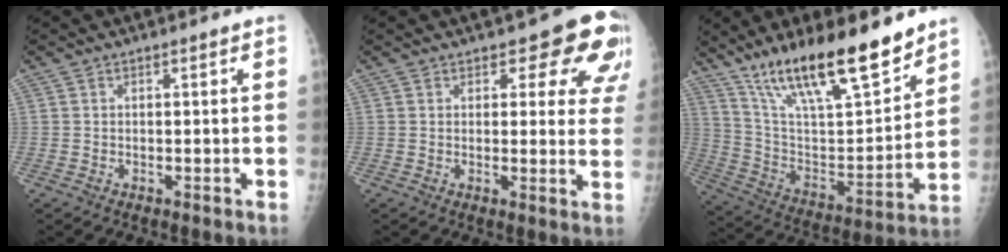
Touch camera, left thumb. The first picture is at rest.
{"total": 11.5, "force": [7.4, 5.2, 7.0], "torque": [-0.027, -0.033, 0.072]}
{"total": 23.8, "force": [17.2, 6.0, 15.4], "torque": [-0.234, -0.072, 0.304]}